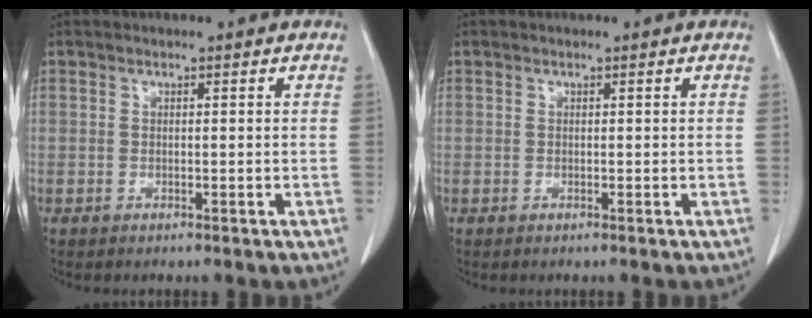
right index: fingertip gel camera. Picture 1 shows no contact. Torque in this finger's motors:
{"motor_torque": [0.01, 0.00, 0.00, 0.00]}